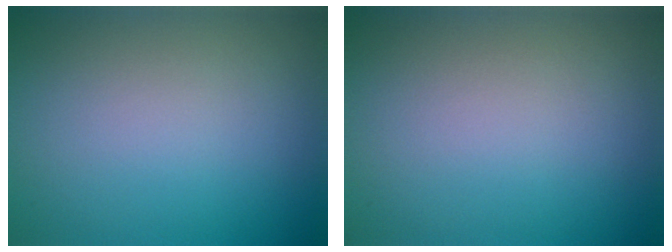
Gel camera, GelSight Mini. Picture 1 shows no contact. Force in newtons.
{"total": 0.0}